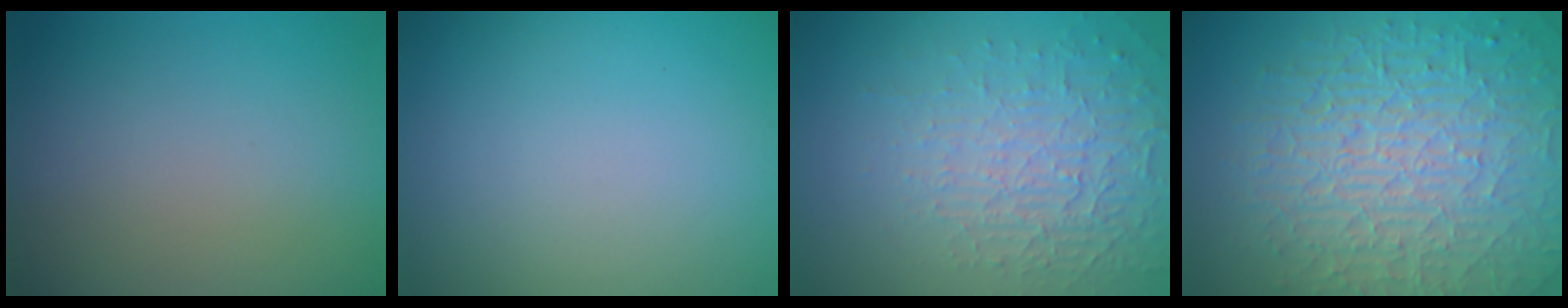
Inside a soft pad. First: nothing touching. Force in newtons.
{"total": 0.0}
{"total": 5.5, "press": 3.2, "slide": 4.5}
{"total": 10.5, "press": 6.9, "slide": 7.9}